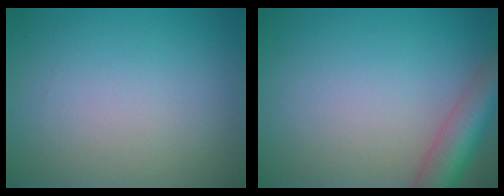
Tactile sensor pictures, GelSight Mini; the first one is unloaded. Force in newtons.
{"total": 5.5, "press": 5.5, "slide": 0.2}